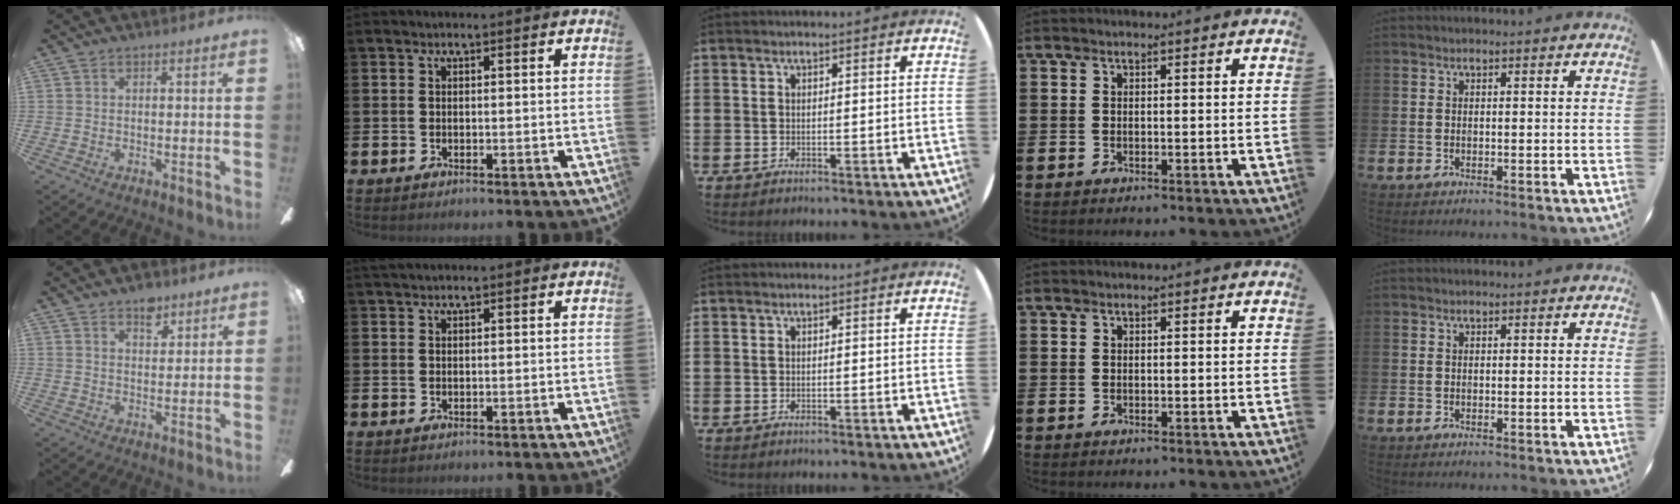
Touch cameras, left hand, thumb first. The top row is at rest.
{"thumb": {"total": 5.5, "force": [4.0, 2.9, 2.5], "torque": [-0.018, -0.021, 0.065]}, "index": {"total": 0.9, "force": [0.9, 0.1, 0.2], "torque": [-0.001, 0.000, 0.015]}}